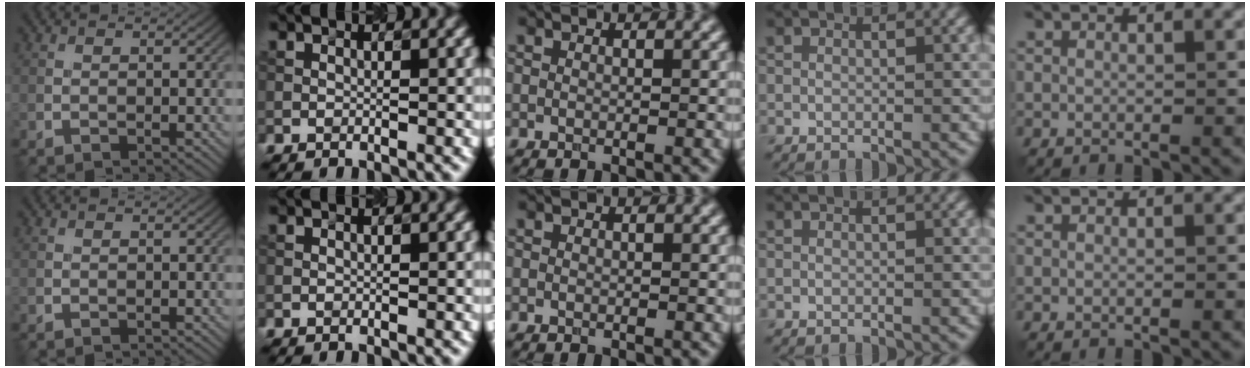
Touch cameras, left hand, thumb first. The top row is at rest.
{}